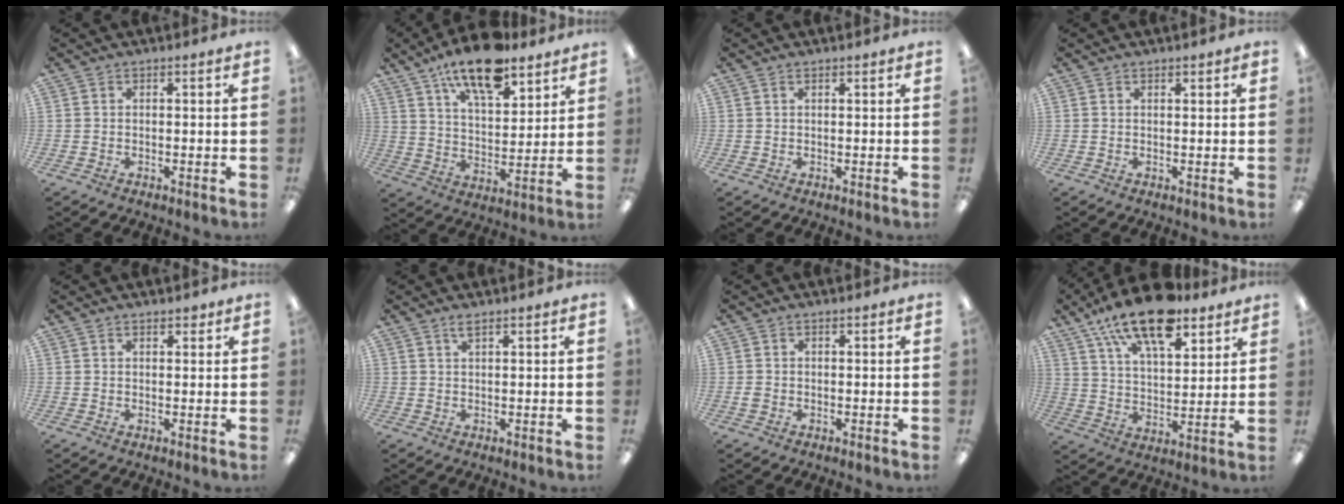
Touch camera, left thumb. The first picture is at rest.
{"total": 15.3, "force": [11.4, 5.6, 8.5], "torque": [-0.144, -0.056, 0.196]}
{"total": 0.7, "force": [0.5, 0.3, 0.3], "torque": [-0.008, 0.002, 0.009]}
{"total": 0.9, "force": [0.7, 0.3, 0.5], "torque": [-0.003, -0.003, 0.011]}
{"total": 1.9, "force": [1.5, 1.0, 0.7], "torque": [-0.008, -0.002, 0.025]}
{"total": 1.9, "force": [1.4, 0.4, 1.1], "torque": [-0.017, -0.002, 0.024]}
{"total": 1.2, "force": [0.0, 1.0, 0.7], "torque": [-0.012, 0.004, -0.001]}
{"total": 17.2, "force": [12.1, 7.0, 10.1], "torque": [-0.173, -0.057, 0.209]}